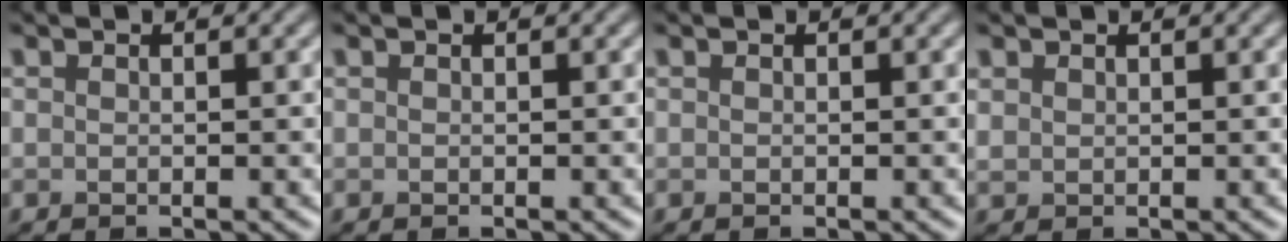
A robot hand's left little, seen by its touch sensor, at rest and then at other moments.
{"total": 0.0}
{"total": 0.0}
{"total": 0.8, "force": [0.6, 0.6, 0.2], "torque": [-0.006, -0.002, 0.016]}